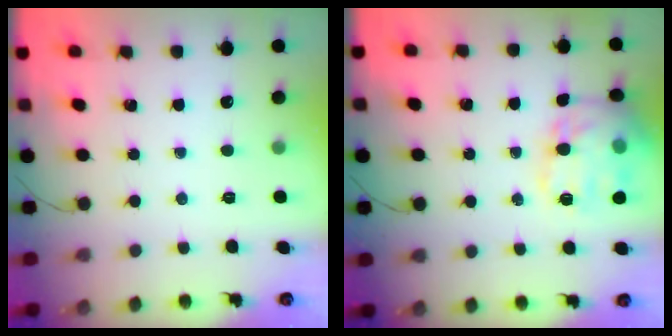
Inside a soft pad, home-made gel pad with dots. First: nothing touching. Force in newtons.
{"total": 18.0, "press": 18.0, "slide": 1.3}